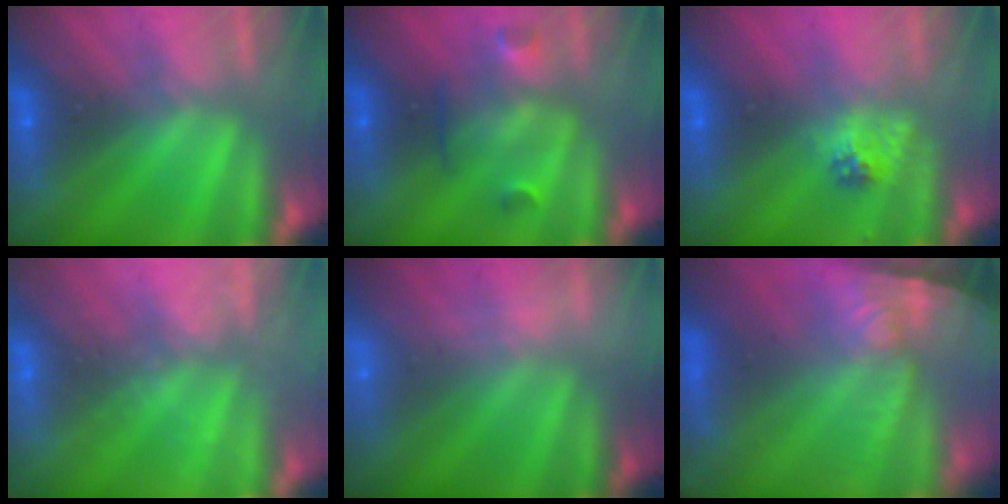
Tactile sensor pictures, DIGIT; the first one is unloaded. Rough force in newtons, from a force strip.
{"total": 2.9}
{"total": 2.3}
{"total": 2.0}
{"total": 1.9}
{"total": 10.6}